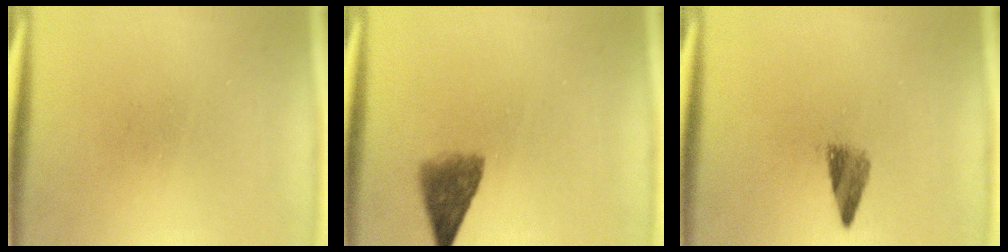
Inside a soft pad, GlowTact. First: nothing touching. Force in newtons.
{"total": 4.7}
{"total": 2.9}